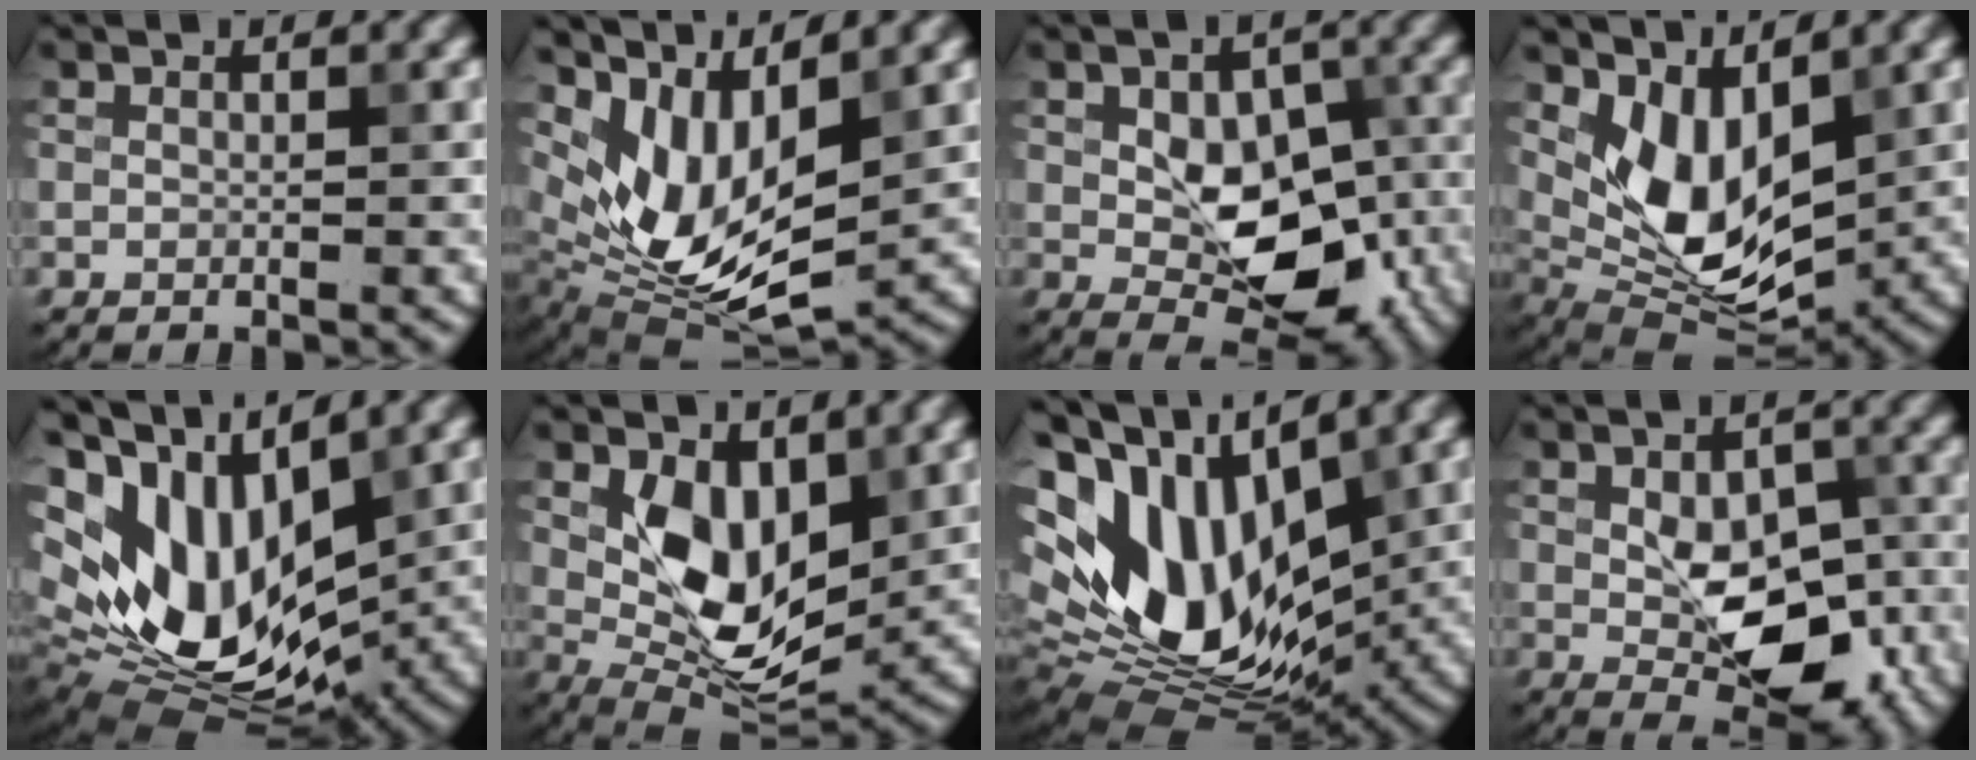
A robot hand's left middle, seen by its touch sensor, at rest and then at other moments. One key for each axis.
{"total": 8.7, "fx": 2.3, "fy": 4.6, "fz": 7.0, "tx": -0.149, "ty": -0.020, "tz": 0.052}
{"total": 8.7, "fx": -1.4, "fy": 5.2, "fz": 6.8, "tx": -0.107, "ty": 0.000, "tz": -0.019}
{"total": 7.6, "fx": 1.8, "fy": 4.2, "fz": 6.2, "tx": -0.124, "ty": -0.024, "tz": 0.038}
{"total": 13.7, "fx": 2.6, "fy": 8.4, "fz": 10.5, "tx": -0.210, "ty": 0.000, "tz": 0.045}
{"total": 7.2, "fx": 1.3, "fy": 4.2, "fz": 5.8, "tx": -0.104, "ty": -0.018, "tz": 0.027}
{"total": 15.2, "fx": 2.0, "fy": 9.5, "fz": 11.6, "tx": -0.240, "ty": 0.005, "tz": 0.029}
{"total": 8.4, "fx": -1.4, "fy": 4.7, "fz": 6.8, "tx": -0.111, "ty": -0.004, "tz": -0.021}